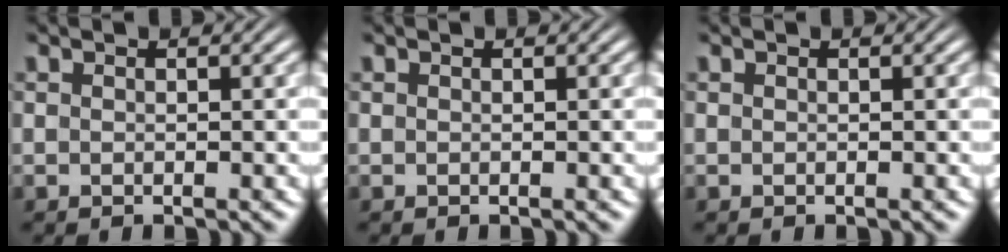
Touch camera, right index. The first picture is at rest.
{"total": 0.0}
{"total": 0.0}